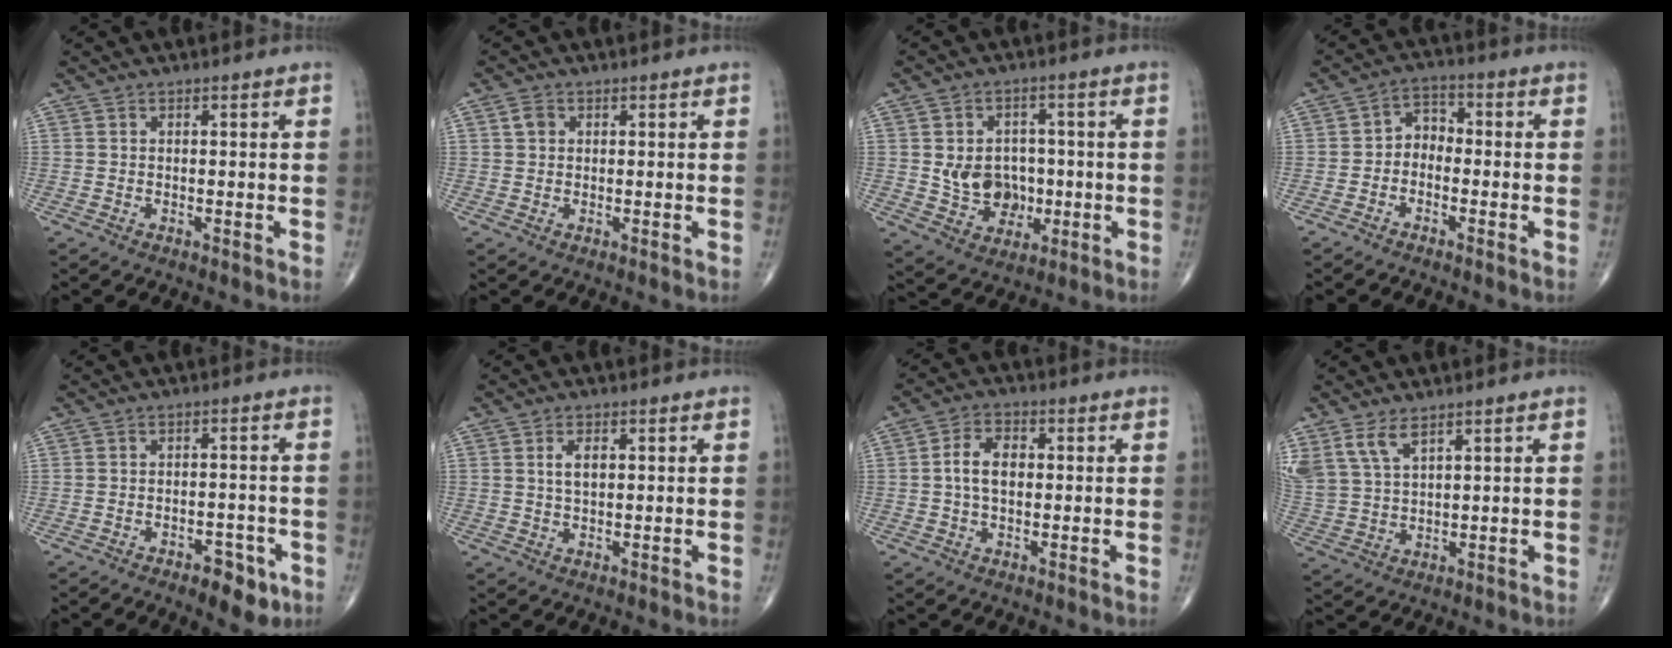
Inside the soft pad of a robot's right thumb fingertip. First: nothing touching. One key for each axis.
{"total": 2.0, "fx": 0.6, "fy": 1.6, "fz": 1.0, "tx": -0.016, "ty": 0.003, "tz": 0.010}
{"total": 9.4, "fx": -0.3, "fy": 7.8, "fz": 5.2, "tx": -0.043, "ty": 0.004, "tz": 0.006}
{"total": 4.3, "fx": -1.3, "fy": 3.3, "fz": 2.6, "tx": -0.024, "ty": 0.027, "tz": -0.038}
{"total": 6.5, "fx": -3.5, "fy": 3.2, "fz": 4.4, "tx": -0.042, "ty": 0.019, "tz": -0.045}
{"total": 3.4, "fx": 0.8, "fy": 1.8, "fz": 2.7, "tx": -0.049, "ty": -0.001, "tz": 0.014}
{"total": 6.3, "fx": 0.3, "fy": 4.0, "fz": 4.8, "tx": -0.084, "ty": 0.015, "tz": -0.002}
{"total": 7.7, "fx": 4.8, "fy": 3.4, "fz": 5.0, "tx": -0.111, "ty": -0.010, "tz": 0.109}